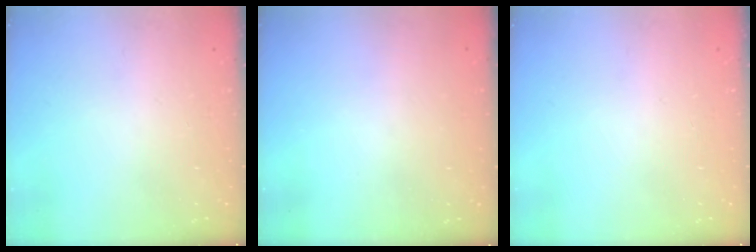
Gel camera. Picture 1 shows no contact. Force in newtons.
{"total": 3.0, "press": 3.0, "slide": 0.1}
{"total": 0.0}